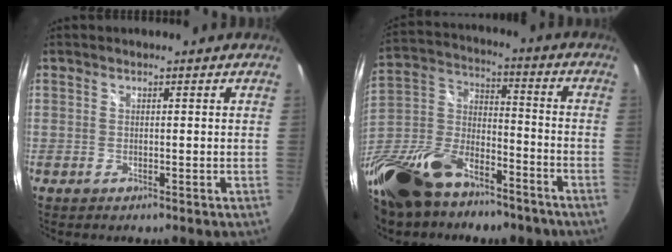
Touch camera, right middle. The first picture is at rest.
{"total": 27.6, "force": [-17.3, 14.9, 15.5], "torque": [-0.368, -0.010, -0.288]}